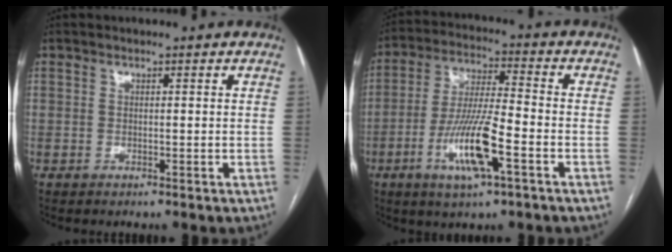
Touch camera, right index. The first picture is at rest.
{"total": 12.0, "force": [-4.7, 1.6, 10.9], "torque": [-0.217, -0.009, -0.084]}